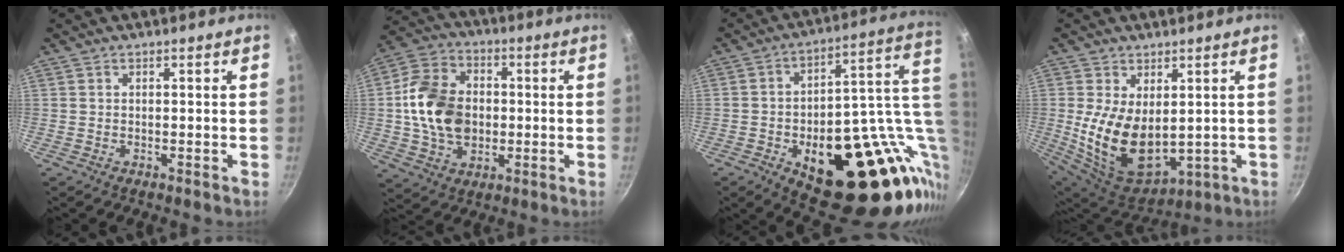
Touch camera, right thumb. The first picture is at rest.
{"total": 15.6, "force": [-0.1, 11.6, 10.5], "torque": [-0.169, 0.015, -0.007]}
{"total": 31.9, "force": [-6.0, 16.4, 26.7], "torque": [-0.298, 0.010, -0.065]}
{"total": 15.1, "force": [0.8, 9.1, 12.0], "torque": [-0.209, -0.033, 0.043]}